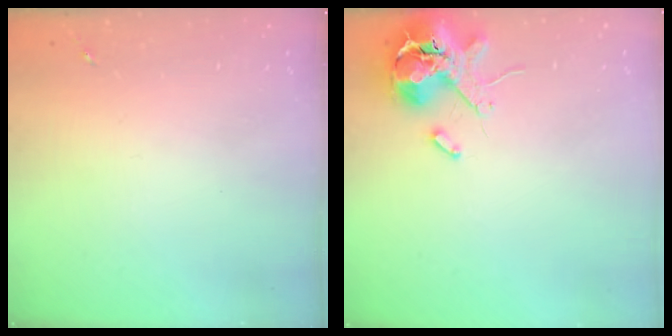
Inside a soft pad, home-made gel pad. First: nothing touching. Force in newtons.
{"total": 12.2, "press": 12.0, "slide": 1.8}